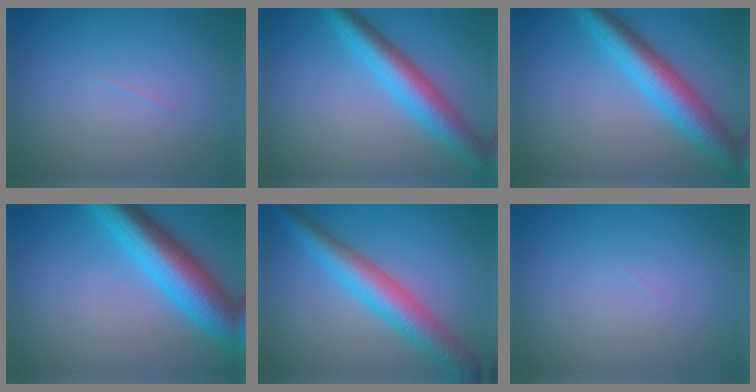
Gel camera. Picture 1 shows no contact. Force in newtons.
{"total": 5.7, "press": 5.7, "slide": 0.2}
{"total": 6.5, "press": 6.5, "slide": 0.1}
{"total": 9.0, "press": 9.0, "slide": 0.3}
{"total": 6.1, "press": 6.1, "slide": 0.1}
{"total": 0.0}